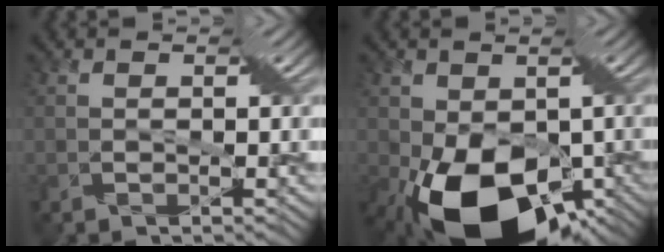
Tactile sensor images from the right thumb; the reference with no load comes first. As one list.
[{"total": 16.5, "force": [-5.8, 10.2, 11.6], "torque": [-0.196, -0.033, -0.083]}]